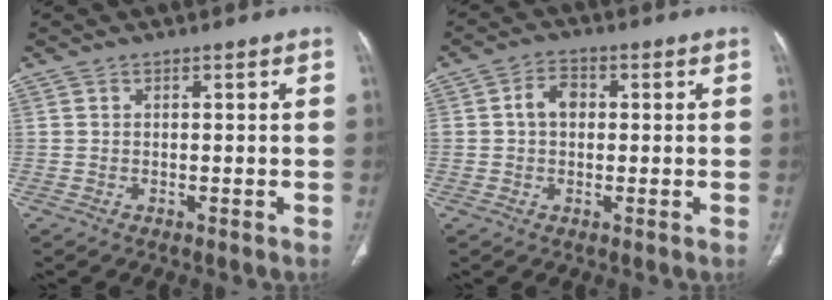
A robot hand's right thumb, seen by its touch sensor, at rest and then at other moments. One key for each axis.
{"total": 4.6, "fx": 0.5, "fy": 3.3, "fz": 3.1, "tx": -0.044, "ty": 0.013, "tz": 0.006}